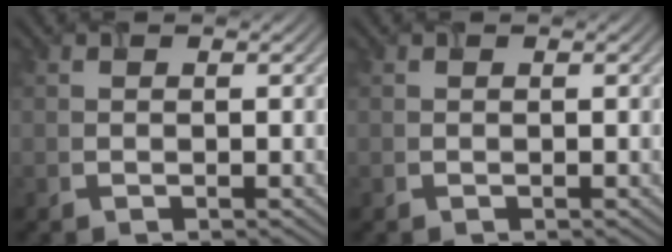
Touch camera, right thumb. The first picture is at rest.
{"total": 0.0}